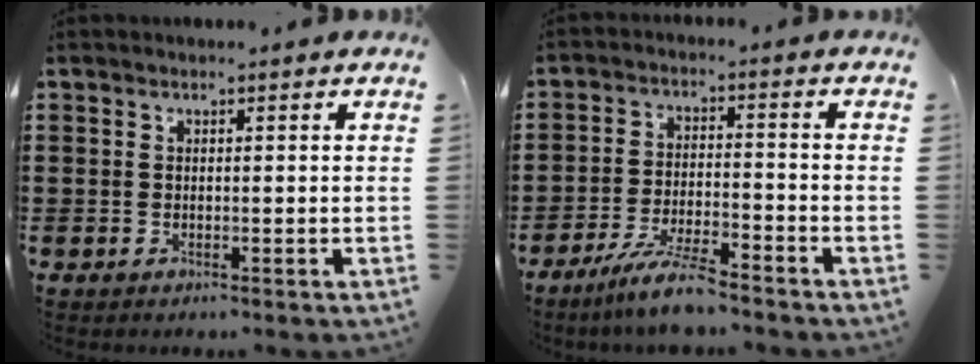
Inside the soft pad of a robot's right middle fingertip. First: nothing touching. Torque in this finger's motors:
{"motor_torque": [1.54, -0.61, 0.50, 0.17]}